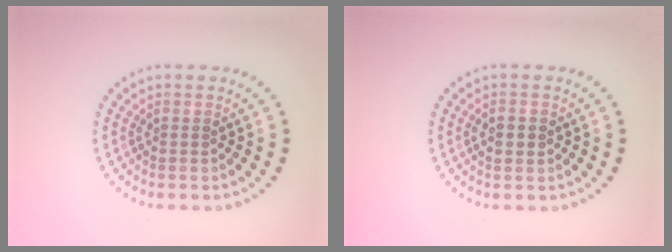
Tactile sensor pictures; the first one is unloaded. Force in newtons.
{"total": 2.1, "press": 2.1, "slide": 0.1}